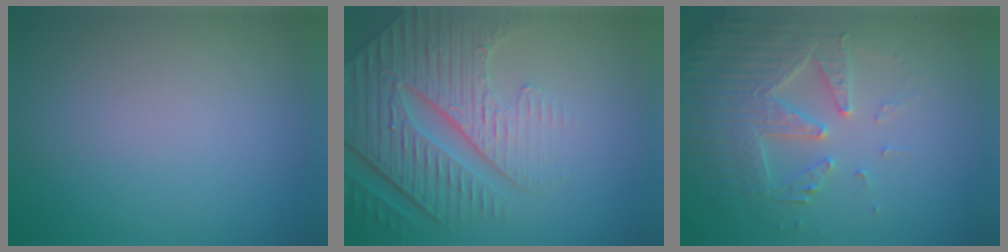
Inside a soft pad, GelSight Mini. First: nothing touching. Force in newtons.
{"total": 7.8, "press": 5.7, "slide": 5.3}
{"total": 4.8, "press": 4.4, "slide": 2.0}